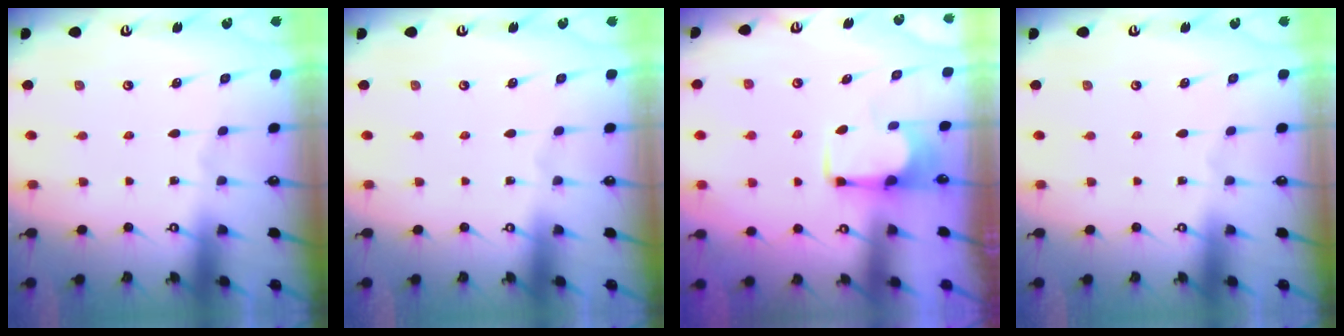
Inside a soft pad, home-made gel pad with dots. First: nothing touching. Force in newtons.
{"total": 0.0}
{"total": 1.8, "press": 1.5, "slide": 0.9}
{"total": 0.0}